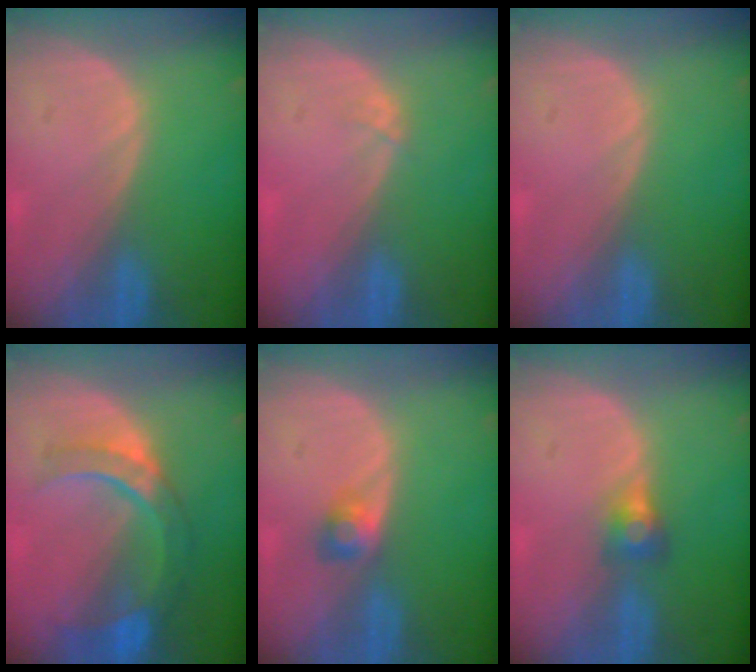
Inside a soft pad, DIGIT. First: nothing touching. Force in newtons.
{"total": 0.7, "press": 0.6, "slide": 0.3}
{"total": 0.0}
{"total": 9.1, "press": 7.9, "slide": 4.4}
{"total": 2.4, "press": 2.3, "slide": 0.9}
{"total": 2.8, "press": 2.6, "slide": 1.0}